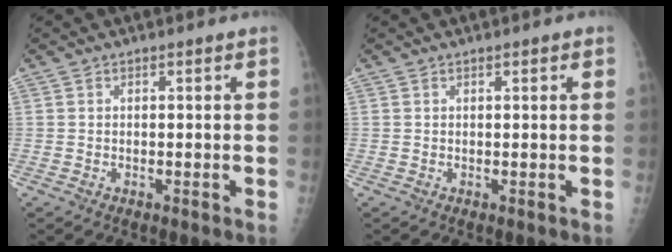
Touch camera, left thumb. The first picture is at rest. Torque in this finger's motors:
{"motor_torque": [-0.21, -0.14, -0.46, -0.16, 0.05]}